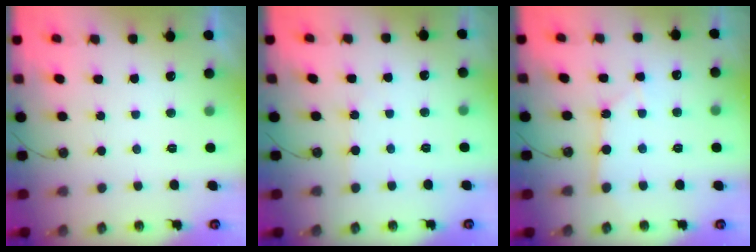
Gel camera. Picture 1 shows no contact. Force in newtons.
{"total": 1.5, "press": 1.5, "slide": 0.2}
{"total": 2.6, "press": 2.6, "slide": 0.3}